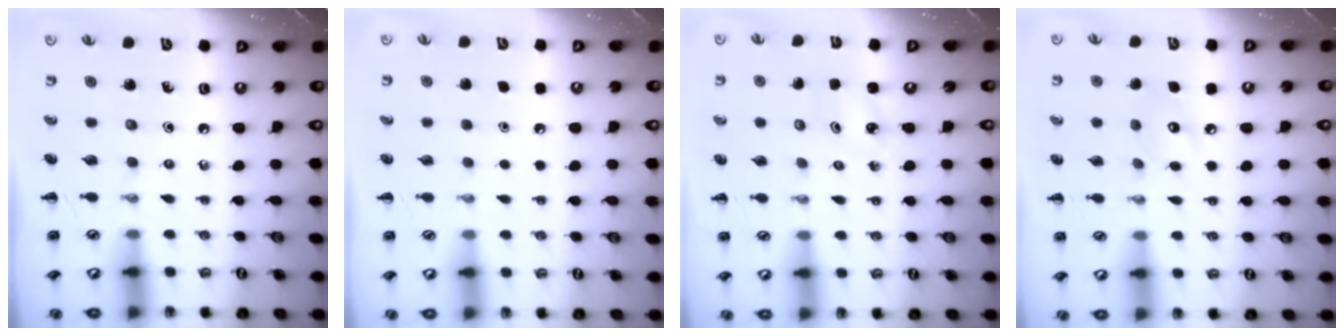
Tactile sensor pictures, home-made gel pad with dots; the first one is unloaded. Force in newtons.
{"total": 1.7, "press": 1.7, "slide": 0.1}
{"total": 2.9, "press": 2.9, "slide": 0.6}
{"total": 7.8, "press": 7.7, "slide": 1.4}